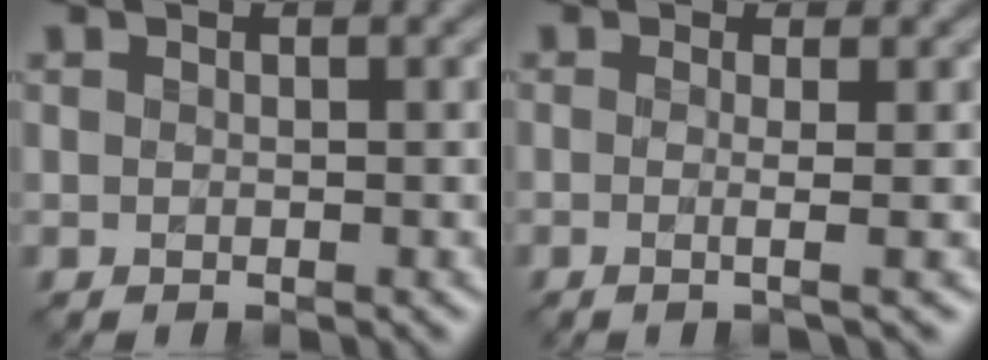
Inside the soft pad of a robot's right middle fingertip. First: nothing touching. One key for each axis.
{"total": 2.6, "fx": 0.0, "fy": 0.8, "fz": 2.4, "tx": -0.033, "ty": 0.001, "tz": -0.025}